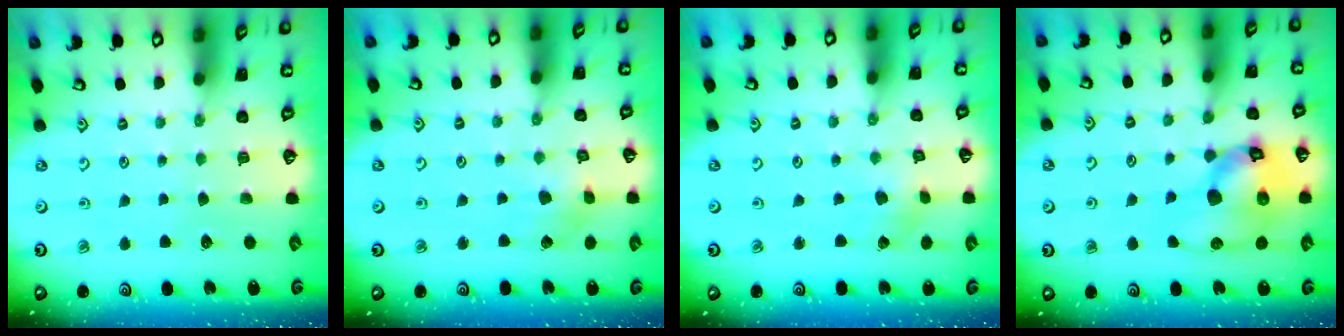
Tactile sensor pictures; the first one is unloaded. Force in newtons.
{"total": 3.3, "press": 3.3, "slide": 0.4}
{"total": 1.3, "press": 1.3, "slide": 0.1}
{"total": 18.7, "press": 18.5, "slide": 2.5}